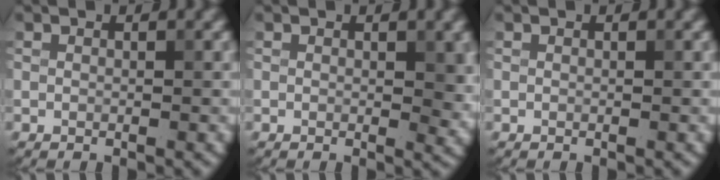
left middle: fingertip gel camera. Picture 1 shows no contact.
{"total": 2.4, "force": [0.3, 1.1, 2.1], "torque": [-0.020, -0.005, 0.005]}
{"total": 0.0}